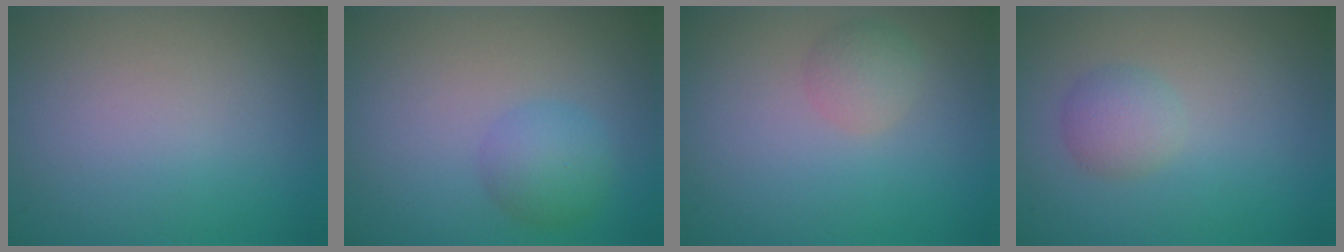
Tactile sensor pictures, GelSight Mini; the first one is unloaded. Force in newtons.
{"total": 3.0, "press": 2.9, "slide": 0.2}
{"total": 1.8, "press": 1.8, "slide": 0.1}
{"total": 2.0, "press": 2.0, "slide": 0.1}